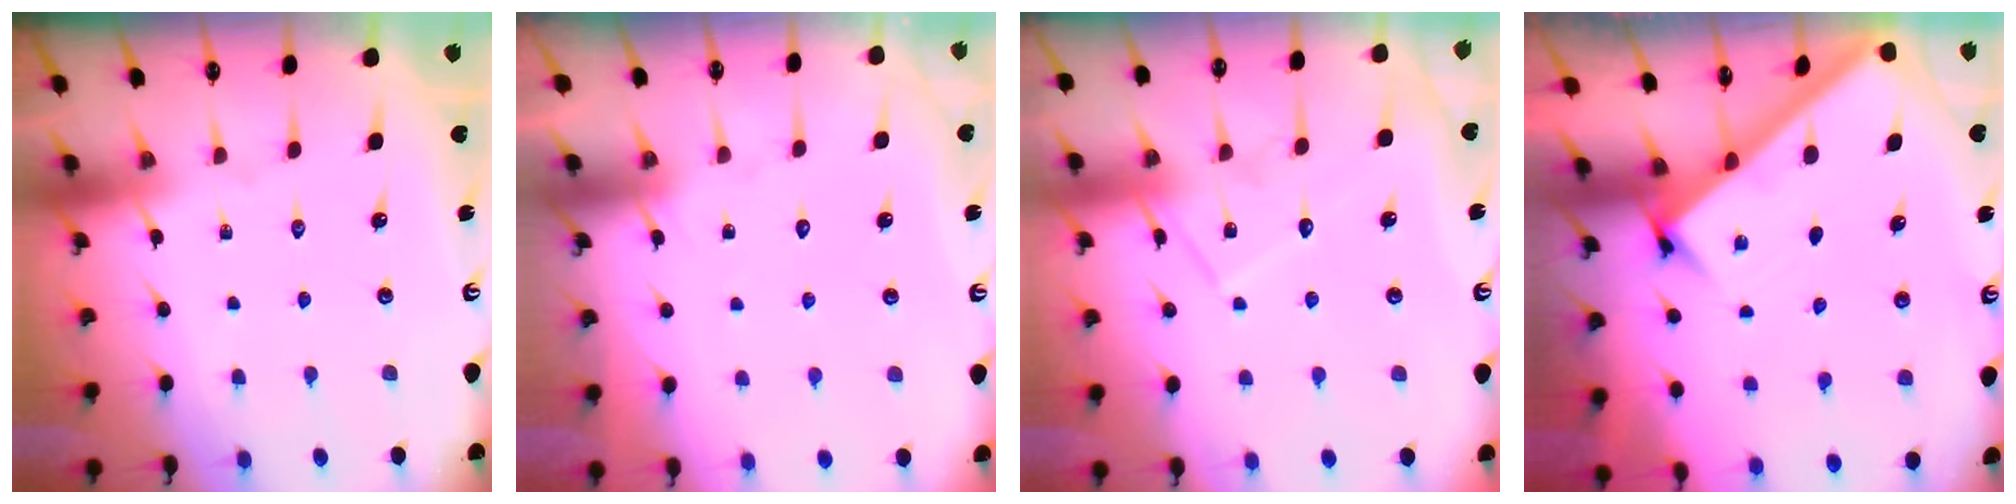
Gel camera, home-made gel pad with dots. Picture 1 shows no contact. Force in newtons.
{"total": 5.9, "press": 5.9, "slide": 0.6}
{"total": 10.1, "press": 10.0, "slide": 0.8}
{"total": 2.9, "press": 2.9, "slide": 0.4}